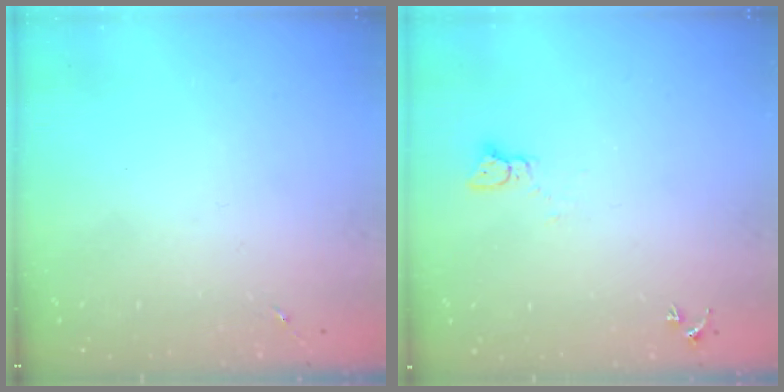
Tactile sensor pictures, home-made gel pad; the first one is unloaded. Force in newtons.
{"total": 3.1, "press": 3.1, "slide": 0.1}